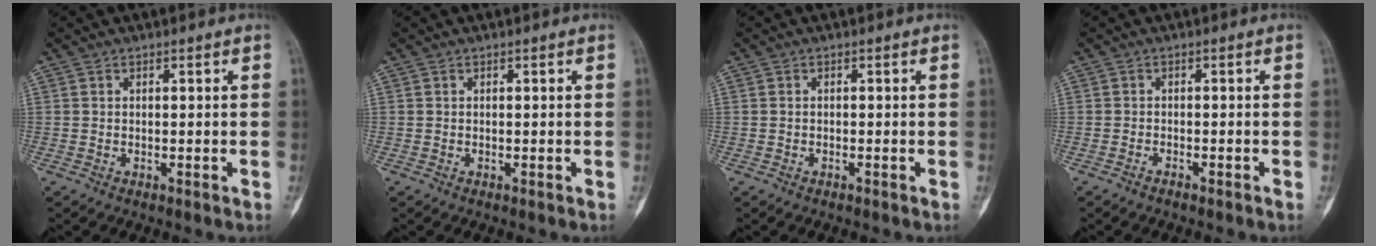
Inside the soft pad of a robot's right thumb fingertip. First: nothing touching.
{"total": 0.0}
{"total": 0.0}
{"total": 0.8, "force": [-0.7, 0.1, 0.2], "torque": [-0.008, 0.003, -0.012]}